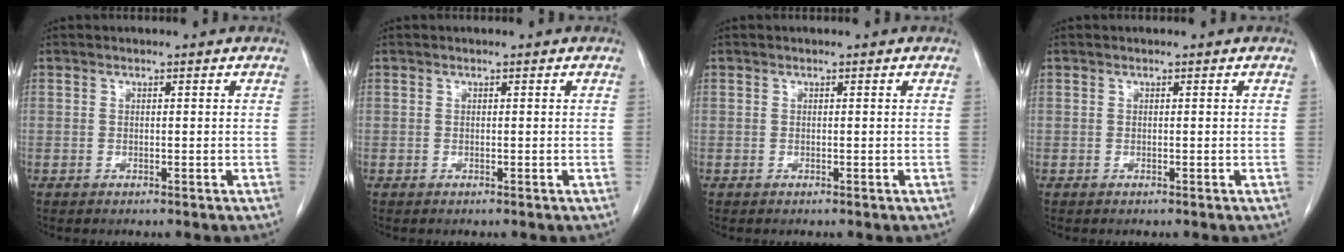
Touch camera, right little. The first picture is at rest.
{"total": 0.0}
{"total": 0.0}
{"total": 0.0}